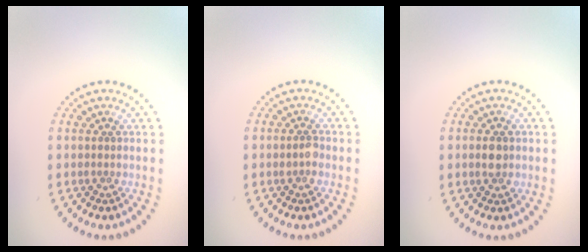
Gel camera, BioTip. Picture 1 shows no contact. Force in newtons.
{"total": 1.1, "press": 1.1, "slide": 0.0}
{"total": 2.2, "press": 2.2, "slide": 0.2}